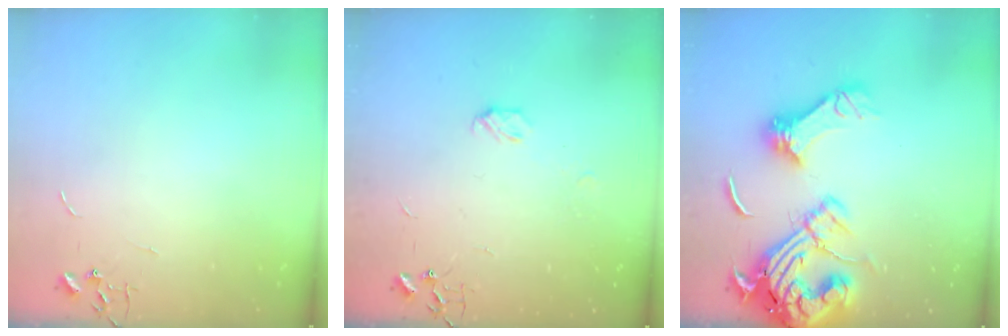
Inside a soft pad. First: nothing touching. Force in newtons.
{"total": 3.9, "press": 3.8, "slide": 0.6}
{"total": 22.0, "press": 21.8, "slide": 2.6}